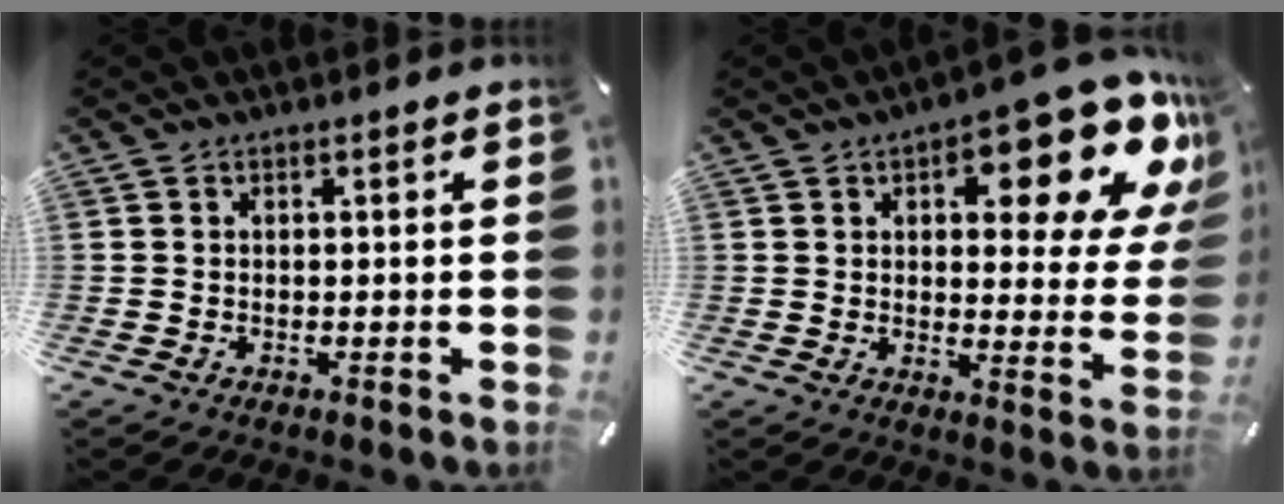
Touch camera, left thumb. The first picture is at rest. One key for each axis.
{"total": 19.0, "fx": 10.0, "fy": 8.0, "fz": 14.1, "tx": -0.169, "ty": -0.073, "tz": 0.157}